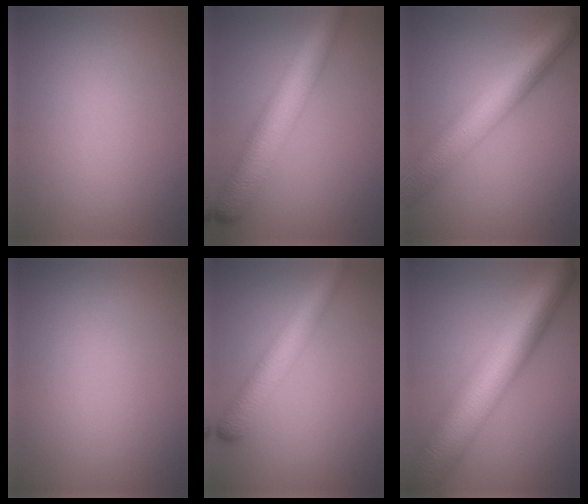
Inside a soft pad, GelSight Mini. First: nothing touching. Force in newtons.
{"total": 7.6, "press": 7.6, "slide": 0.3}
{"total": 8.3, "press": 8.3, "slide": 0.1}
{"total": 0.0}
{"total": 4.9, "press": 4.9, "slide": 0.1}
{"total": 11.6, "press": 11.6, "slide": 0.4}